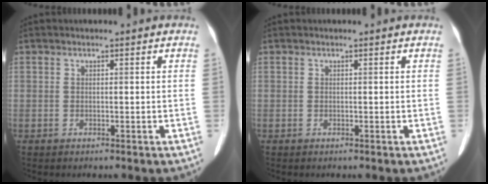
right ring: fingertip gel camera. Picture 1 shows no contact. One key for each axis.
{"total": 0.0}